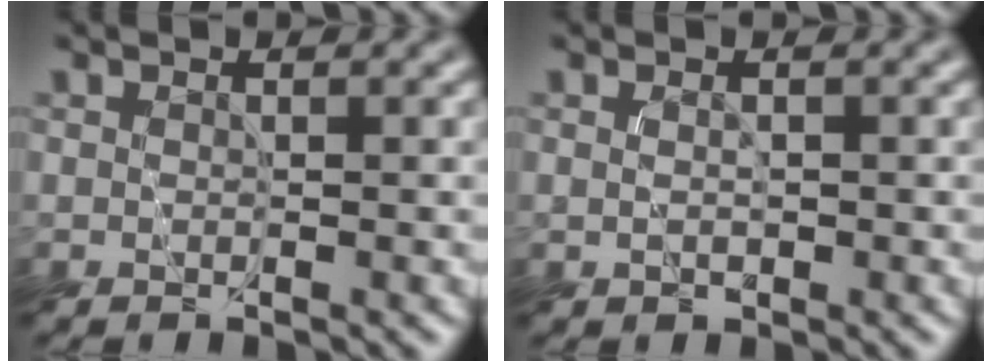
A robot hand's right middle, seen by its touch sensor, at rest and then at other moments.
{"total": 0.0}